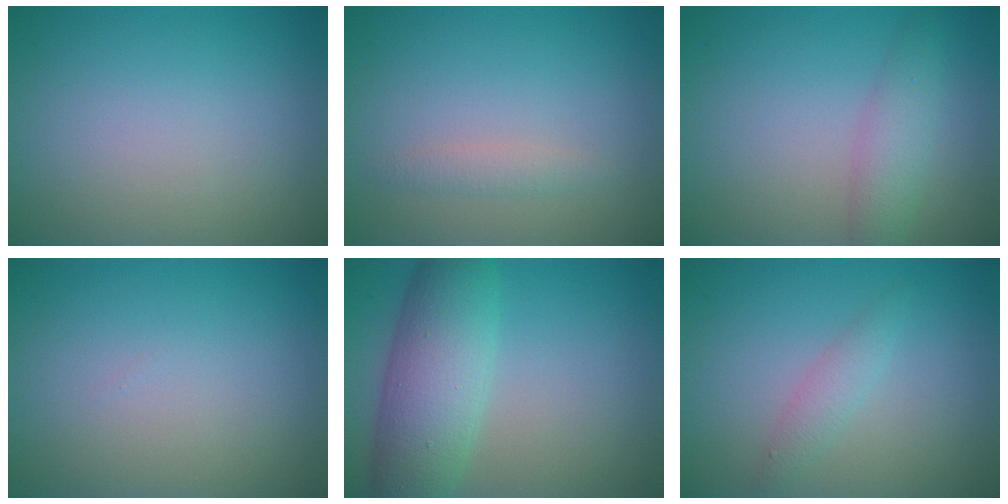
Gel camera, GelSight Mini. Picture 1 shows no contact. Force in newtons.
{"total": 1.1, "press": 1.1, "slide": 0.0}
{"total": 2.7, "press": 2.7, "slide": 0.0}
{"total": 0.0}
{"total": 7.4, "press": 7.4, "slide": 0.2}
{"total": 1.6, "press": 1.6, "slide": 0.1}